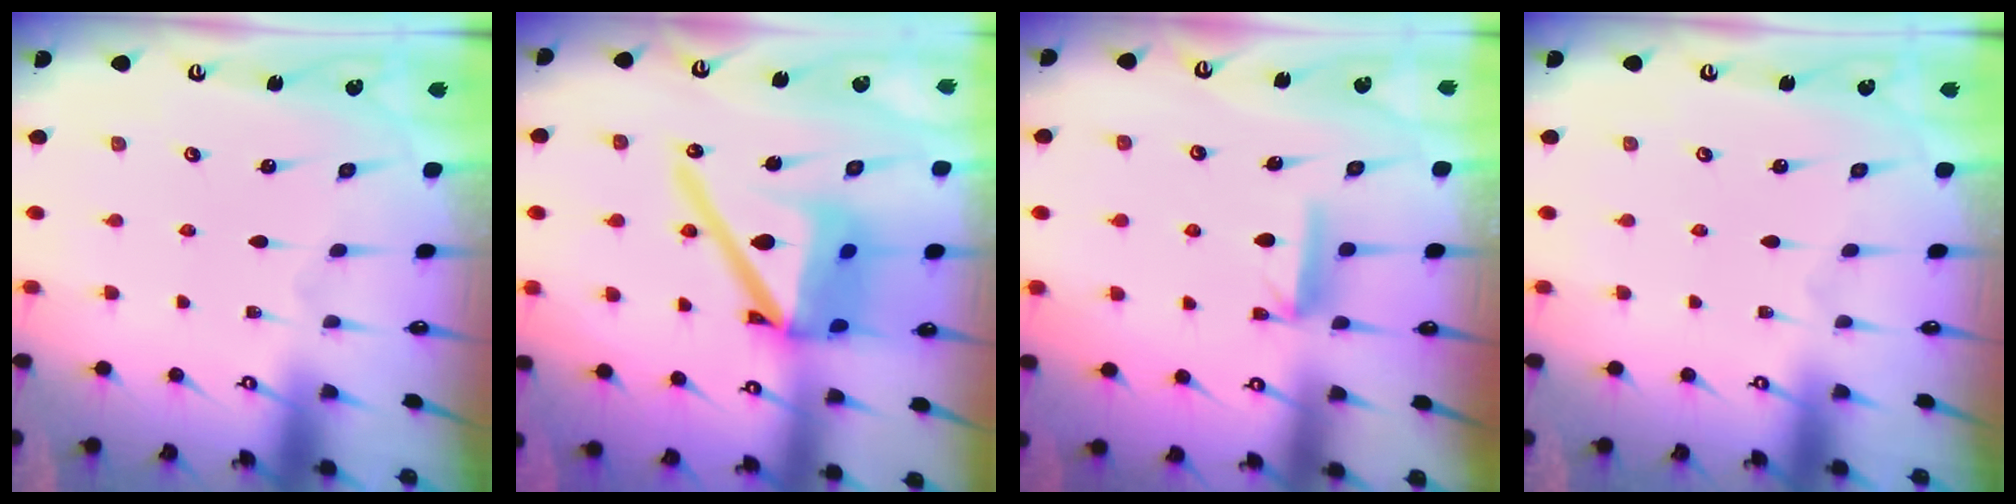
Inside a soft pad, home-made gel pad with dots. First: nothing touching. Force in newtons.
{"total": 19.4, "press": 19.2, "slide": 2.8}
{"total": 6.8, "press": 6.8, "slide": 0.3}
{"total": 0.0}